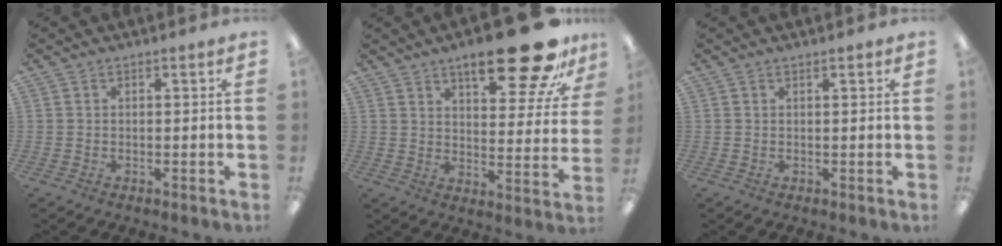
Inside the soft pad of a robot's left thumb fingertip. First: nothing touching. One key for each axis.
{"total": 20.6, "fx": 13.7, "fy": 6.5, "fz": 13.9, "tx": -0.191, "ty": -0.083, "tz": 0.219}
{"total": 0.6, "fx": 0.5, "fy": 0.1, "fz": 0.3, "tx": -0.007, "ty": 0.001, "tz": 0.008}